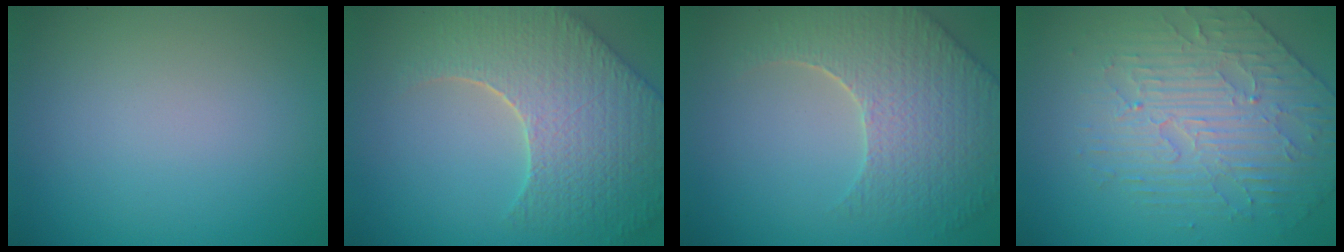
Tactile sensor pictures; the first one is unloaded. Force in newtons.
{"total": 9.1, "press": 6.4, "slide": 6.5}
{"total": 6.6, "press": 5.4, "slide": 3.8}
{"total": 4.1, "press": 4.1, "slide": 0.1}